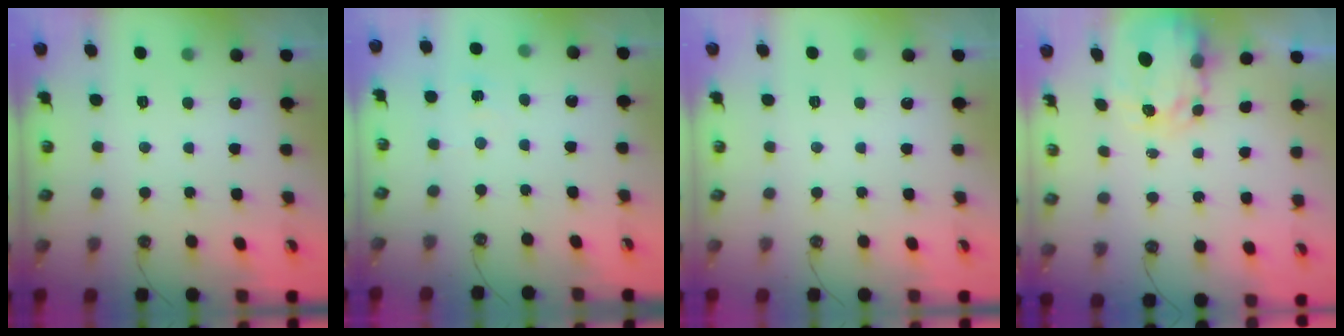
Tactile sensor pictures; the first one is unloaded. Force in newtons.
{"total": 4.0, "press": 4.0, "slide": 0.4}
{"total": 0.0}
{"total": 3.9, "press": 3.9, "slide": 0.2}